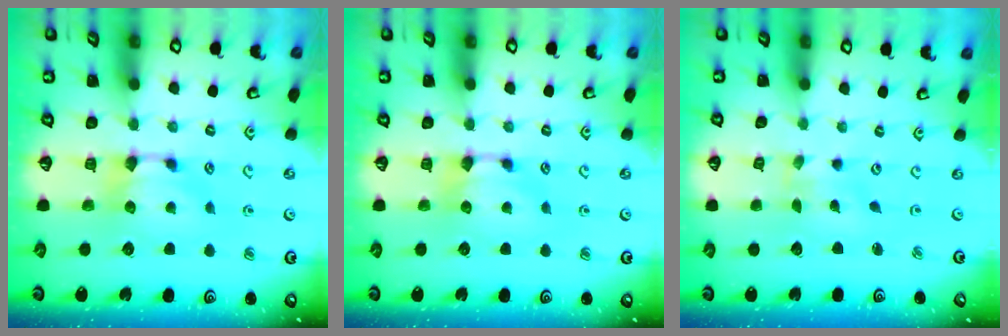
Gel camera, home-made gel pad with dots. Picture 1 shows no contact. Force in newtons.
{"total": 0.0}
{"total": 4.3, "press": 4.3, "slide": 0.7}